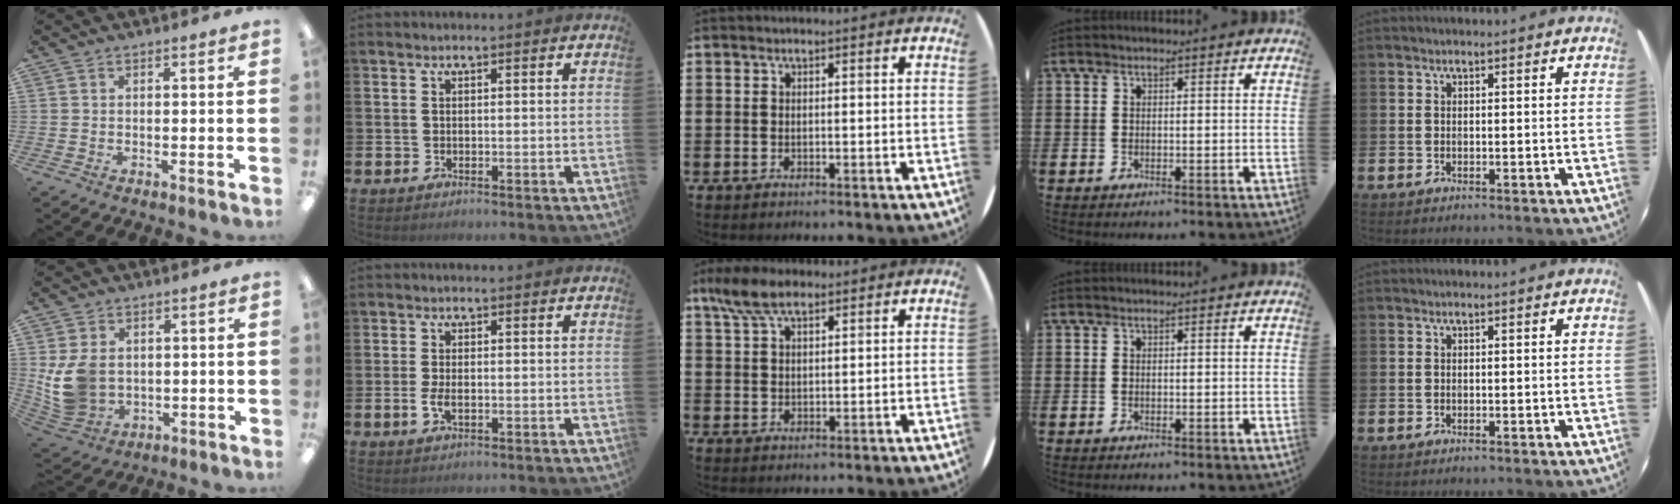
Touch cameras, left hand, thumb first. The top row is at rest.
{"thumb": {"total": 10.0, "force": [1.0, 8.1, 5.8], "torque": [-0.141, 0.011, 0.025]}, "index": {"total": 2.3, "force": [-0.3, 1.1, 2.0], "torque": [-0.030, -0.001, -0.008]}, "middle": {"total": 5.8, "force": [4.2, 2.4, 3.3], "torque": [-0.065, -0.001, 0.076]}}